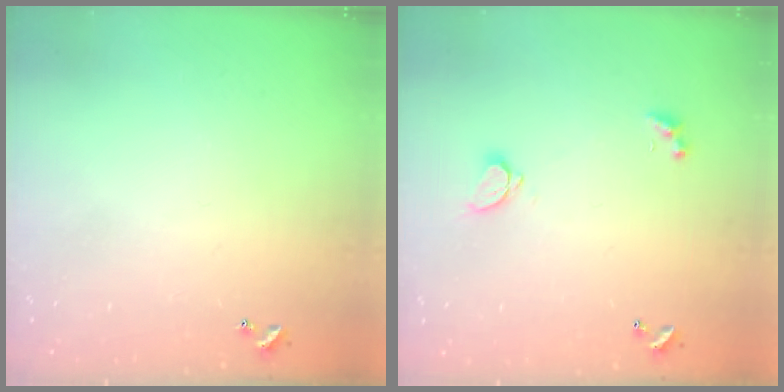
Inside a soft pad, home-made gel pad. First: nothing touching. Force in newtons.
{"total": 1.6, "press": 1.6, "slide": 0.5}